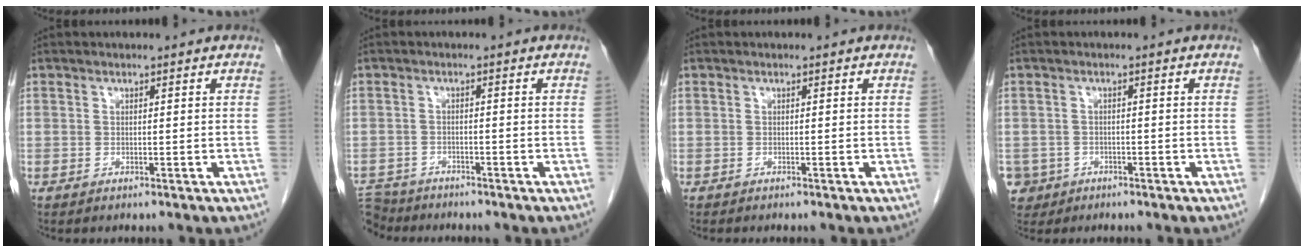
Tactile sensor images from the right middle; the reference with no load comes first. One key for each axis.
{"total": 5.9, "fx": -5.5, "fy": 2.2, "fz": 0.2, "tx": -0.010, "ty": -0.002, "tz": -0.099}
{"total": 0.8, "fx": -0.7, "fy": 0.1, "fz": 0.4, "tx": -0.003, "ty": 0.000, "tz": -0.007}
{"total": 4.6, "fx": -2.3, "fy": 3.9, "fz": 0.2, "tx": -0.010, "ty": 0.007, "tz": -0.037}